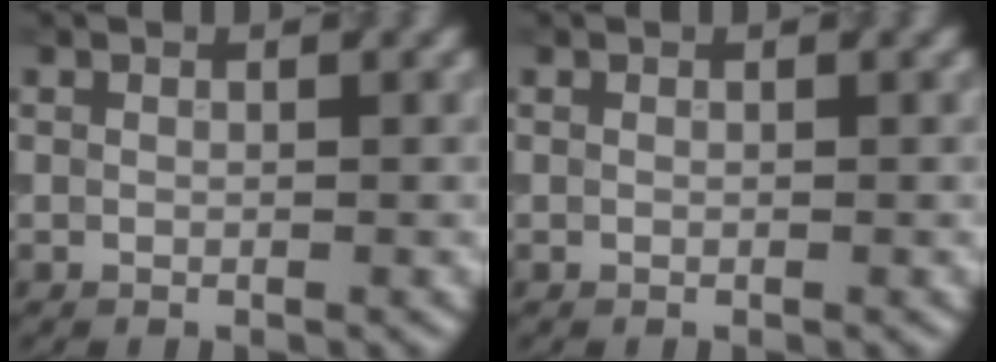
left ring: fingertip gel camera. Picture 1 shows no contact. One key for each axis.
{"total": 0.0}